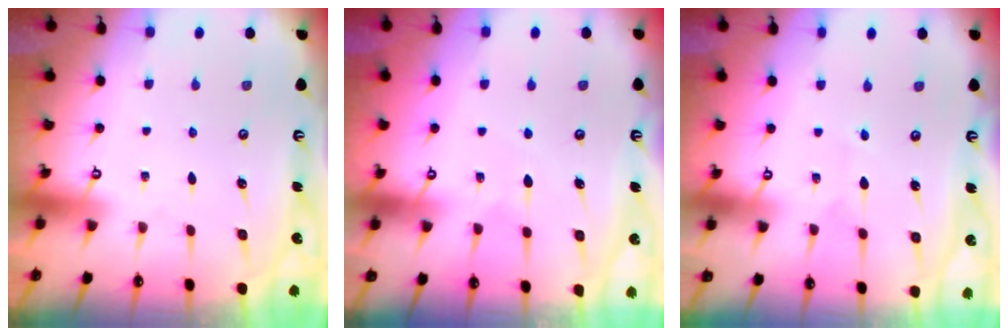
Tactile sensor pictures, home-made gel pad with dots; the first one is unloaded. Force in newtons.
{"total": 4.7, "press": 4.6, "slide": 0.7}
{"total": 2.8, "press": 2.7, "slide": 0.3}